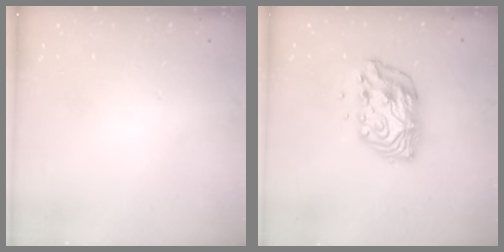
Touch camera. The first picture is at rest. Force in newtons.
{"total": 10.5, "press": 10.5, "slide": 1.1}